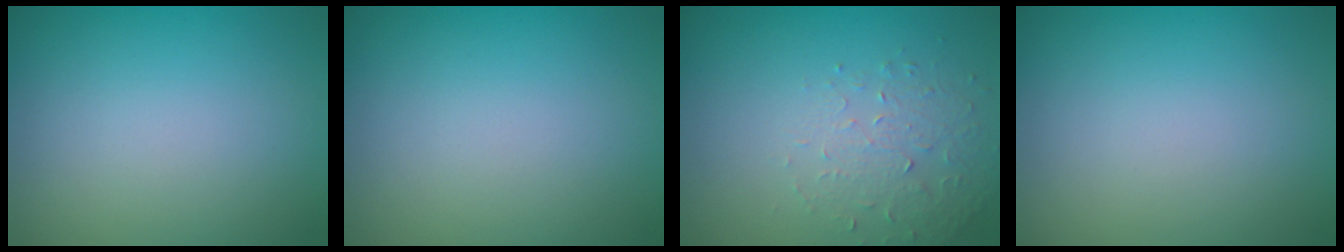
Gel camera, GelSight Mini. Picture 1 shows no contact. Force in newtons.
{"total": 0.0}
{"total": 1.6, "press": 1.1, "slide": 1.2}
{"total": 0.0}